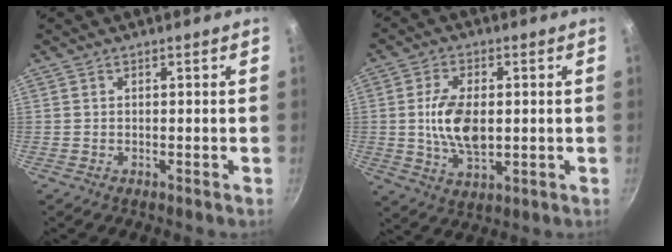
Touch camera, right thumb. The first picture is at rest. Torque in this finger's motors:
{"motor_torque": [0.98, 1.47, 1.33, -0.54, 0.09]}